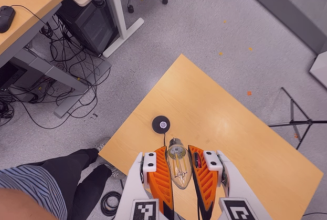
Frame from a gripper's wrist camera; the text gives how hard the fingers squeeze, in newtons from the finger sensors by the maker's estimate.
{"total": 22.7, "left": 24.4, "right": 21.1}